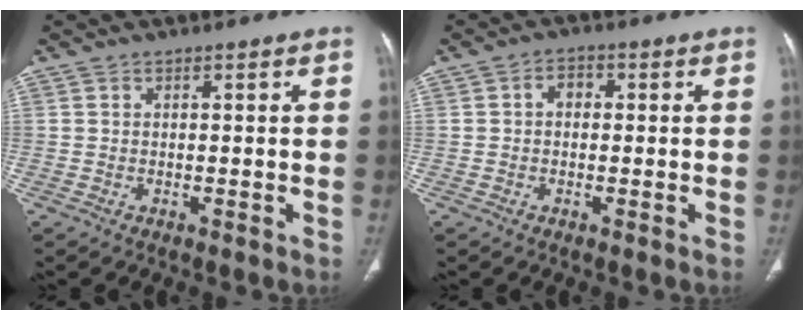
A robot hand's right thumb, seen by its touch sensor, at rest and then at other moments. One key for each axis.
{"total": 1.8, "fx": 0.1, "fy": 1.3, "fz": 1.2, "tx": -0.008, "ty": 0.009, "tz": -0.003}